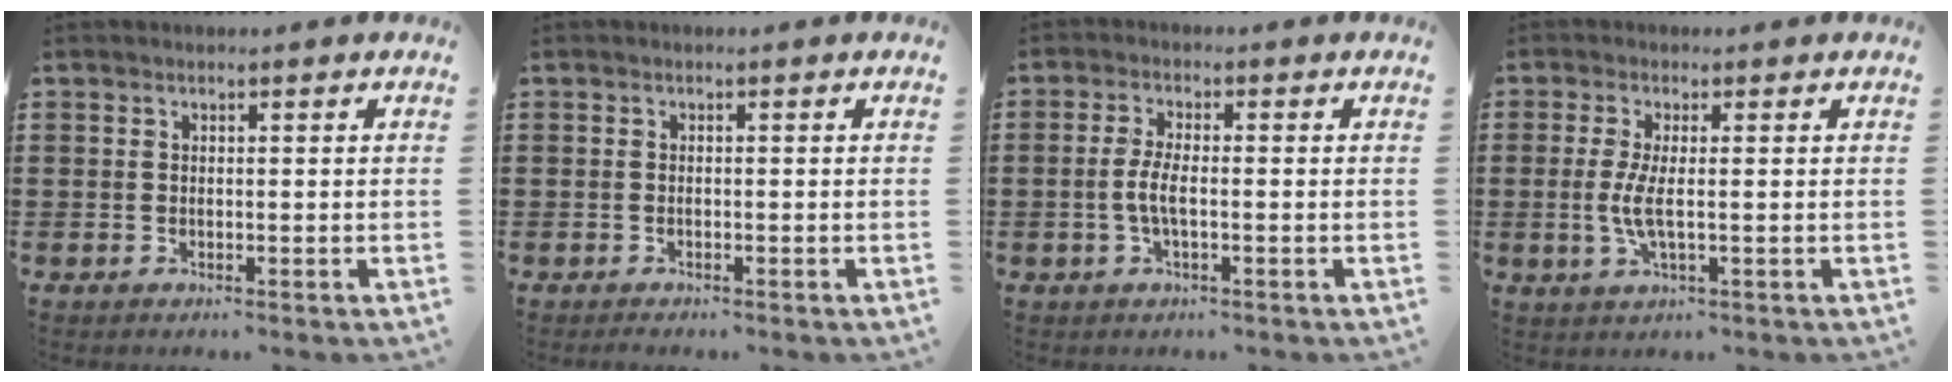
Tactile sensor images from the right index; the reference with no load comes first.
{"total": 0.5, "force": [-0.4, 0.1, 0.3], "torque": [-0.009, -0.004, -0.007]}
{"total": 3.8, "force": [-0.9, 1.0, 3.6], "torque": [-0.091, -0.005, -0.028]}
{"total": 4.6, "force": [-0.2, 0.9, 4.5], "torque": [-0.103, -0.010, -0.011]}